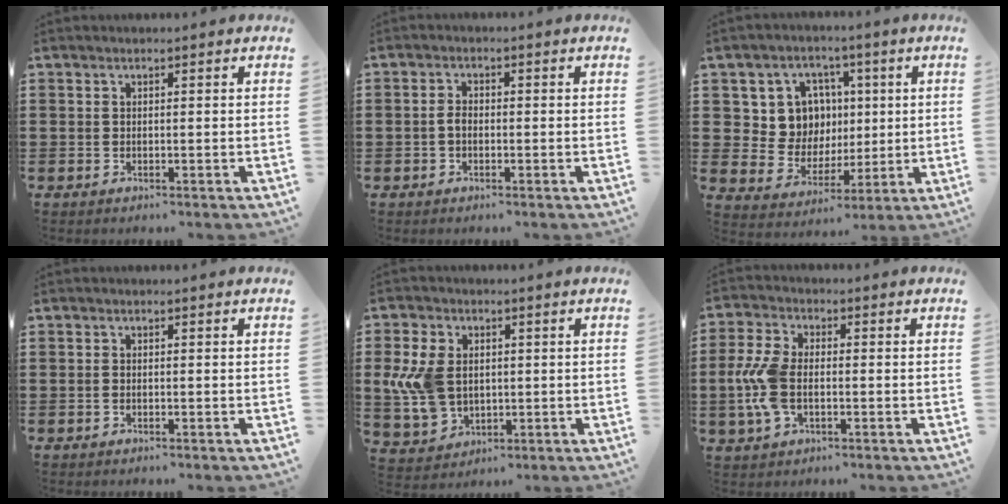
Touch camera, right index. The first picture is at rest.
{"total": 1.9, "force": [-0.5, 1.1, 1.5], "torque": [-0.036, 0.000, -0.011]}
{"total": 9.2, "force": [2.3, 8.5, 2.8], "torque": [-0.074, 0.001, 0.048]}
{"total": 0.5, "force": [-0.2, 0.2, 0.4], "torque": [-0.011, -0.003, -0.003]}
{"total": 9.2, "force": [0.8, 6.6, 6.4], "torque": [-0.178, 0.005, 0.008]}
{"total": 7.8, "force": [-0.9, 4.4, 6.3], "torque": [-0.162, -0.004, -0.025]}